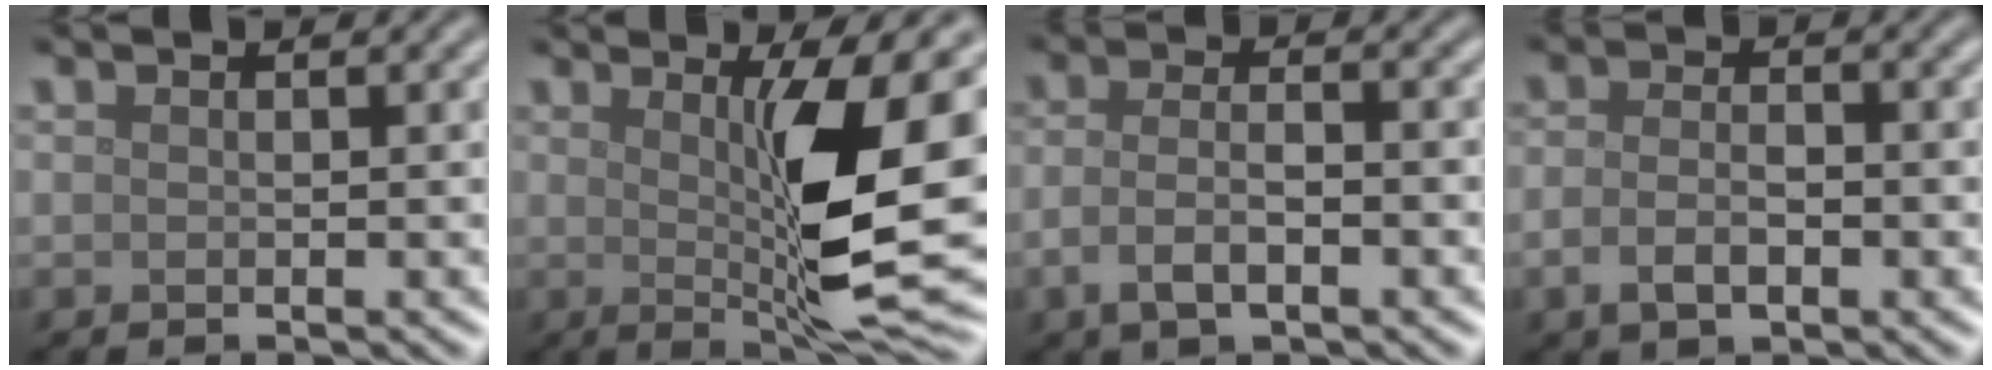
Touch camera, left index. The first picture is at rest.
{"total": 10.7, "force": [1.0, 2.5, 10.4], "torque": [-0.154, -0.014, 0.024]}
{"total": 3.9, "force": [-1.5, 1.5, 3.2], "torque": [-0.067, 0.000, -0.033]}
{"total": 3.1, "force": [-1.1, 1.6, 2.4], "torque": [-0.048, -0.004, -0.024]}